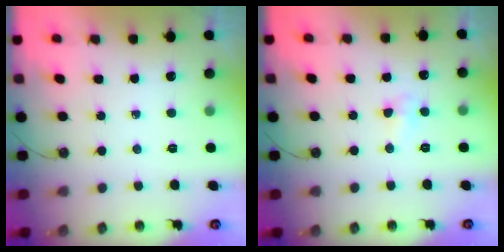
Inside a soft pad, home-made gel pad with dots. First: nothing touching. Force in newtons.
{"total": 5.2, "press": 5.2, "slide": 0.7}